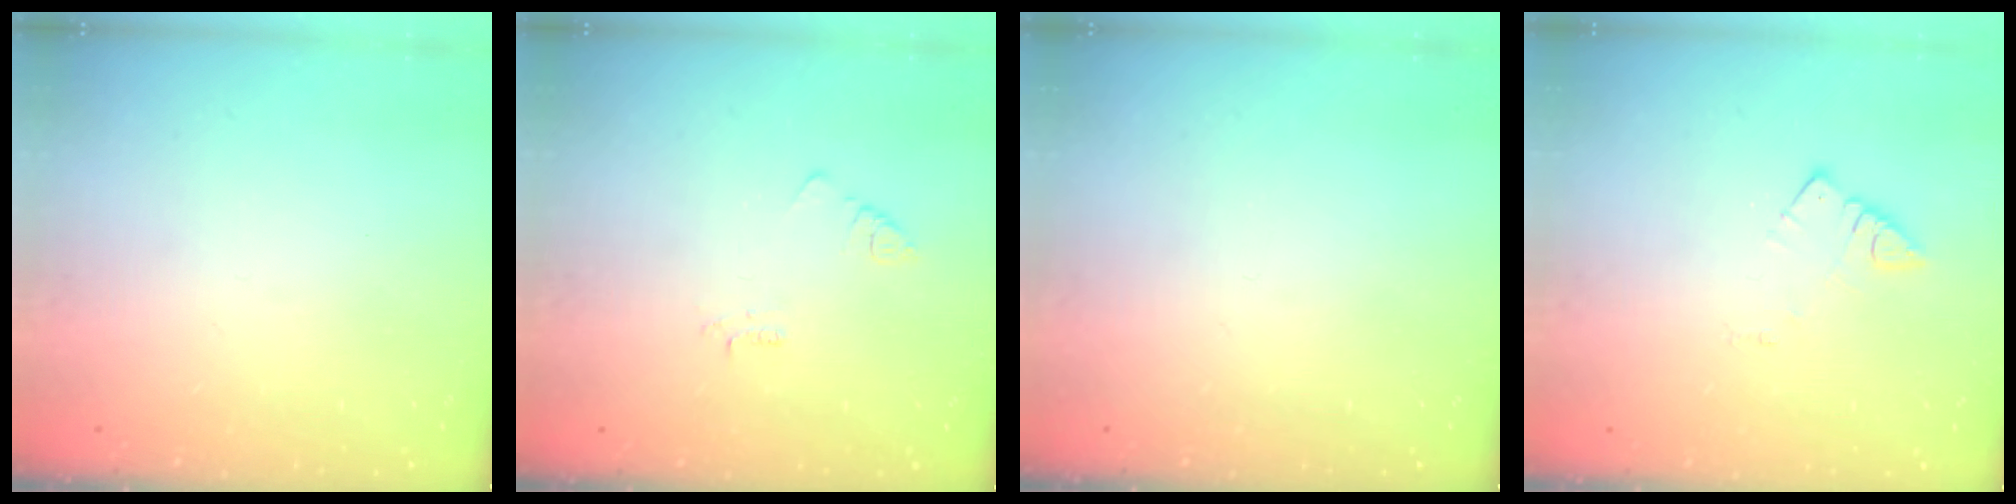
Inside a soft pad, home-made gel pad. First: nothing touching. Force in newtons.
{"total": 2.1, "press": 2.1, "slide": 0.4}
{"total": 0.0}
{"total": 2.8, "press": 2.7, "slide": 0.3}